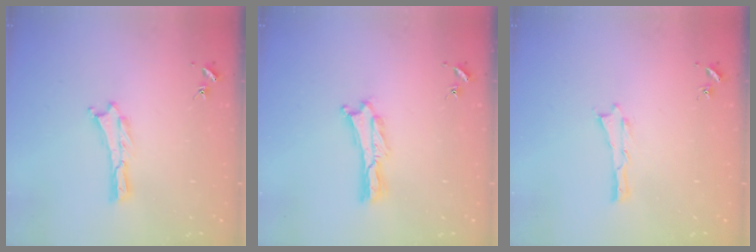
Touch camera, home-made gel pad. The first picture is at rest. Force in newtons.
{"total": 0.7, "press": 0.6, "slide": 0.2}
{"total": 0.0}